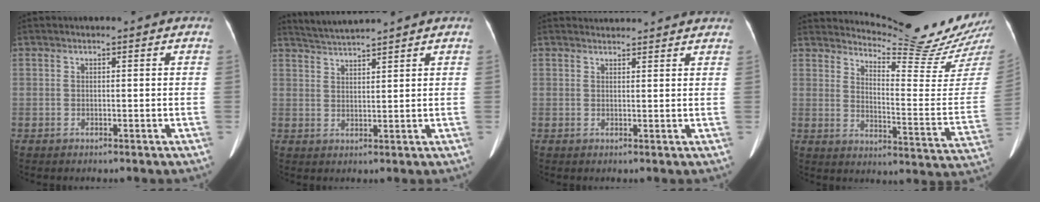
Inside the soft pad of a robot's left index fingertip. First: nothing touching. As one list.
[{"total": 4.9, "force": [4.7, -1.0, 1.1], "torque": [-0.027, 0.016, 0.088]}, {"total": 5.9, "force": [5.8, 0.6, 0.8], "torque": [-0.009, 0.024, 0.059]}, {"total": 18.2, "force": [17.6, -1.4, 4.6], "torque": [-0.080, -0.130, 0.218]}]